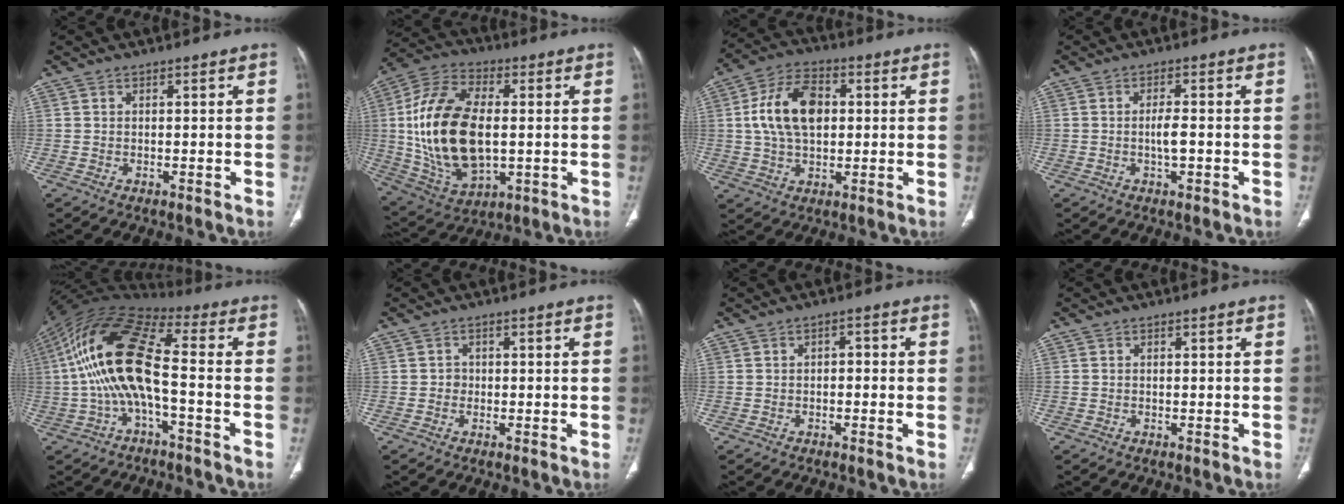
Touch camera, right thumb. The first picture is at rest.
{"total": 22.4, "force": [0.3, 12.5, 18.6], "torque": [-0.362, 0.001, 0.018]}
{"total": 13.3, "force": [1.8, 8.3, 10.2], "torque": [-0.177, 0.013, 0.028]}
{"total": 3.3, "force": [-0.6, 1.1, 3.0], "torque": [-0.054, 0.002, -0.010]}
{"total": 17.0, "force": [-2.0, 6.3, 15.7], "torque": [-0.317, 0.051, -0.042]}
{"total": 1.2, "force": [-0.2, 1.1, 0.3], "torque": [0.003, 0.006, -0.006]}
{"total": 1.6, "force": [-0.4, 1.1, 1.1], "torque": [-0.005, 0.011, -0.011]}
{"total": 0.0}